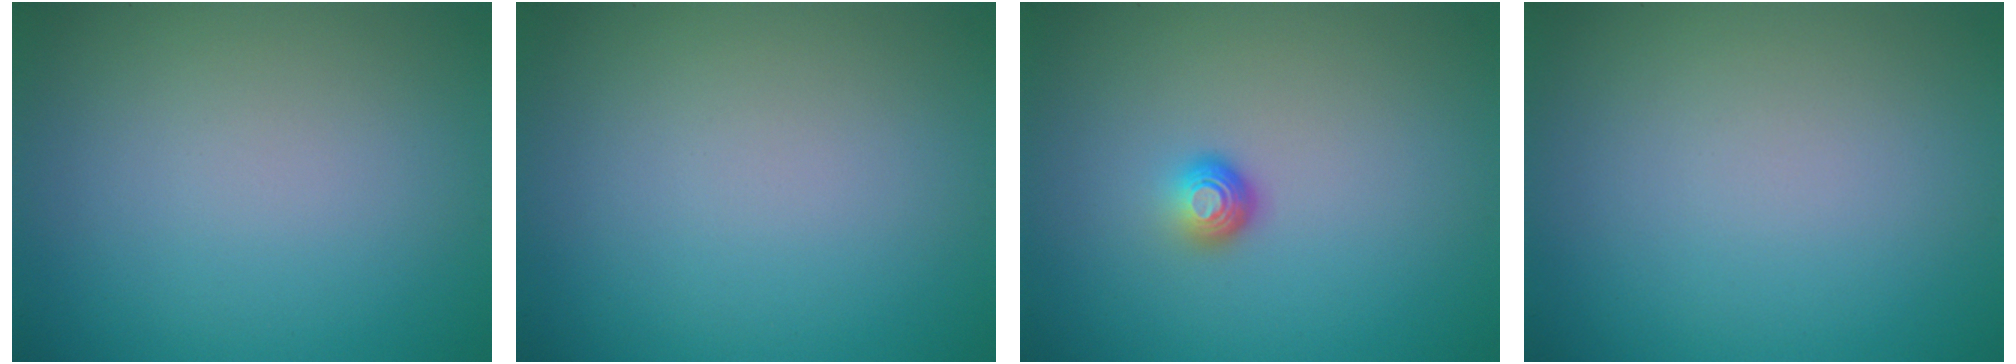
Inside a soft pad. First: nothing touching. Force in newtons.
{"total": 0.0}
{"total": 1.8, "press": 1.1, "slide": 1.4}
{"total": 0.0}